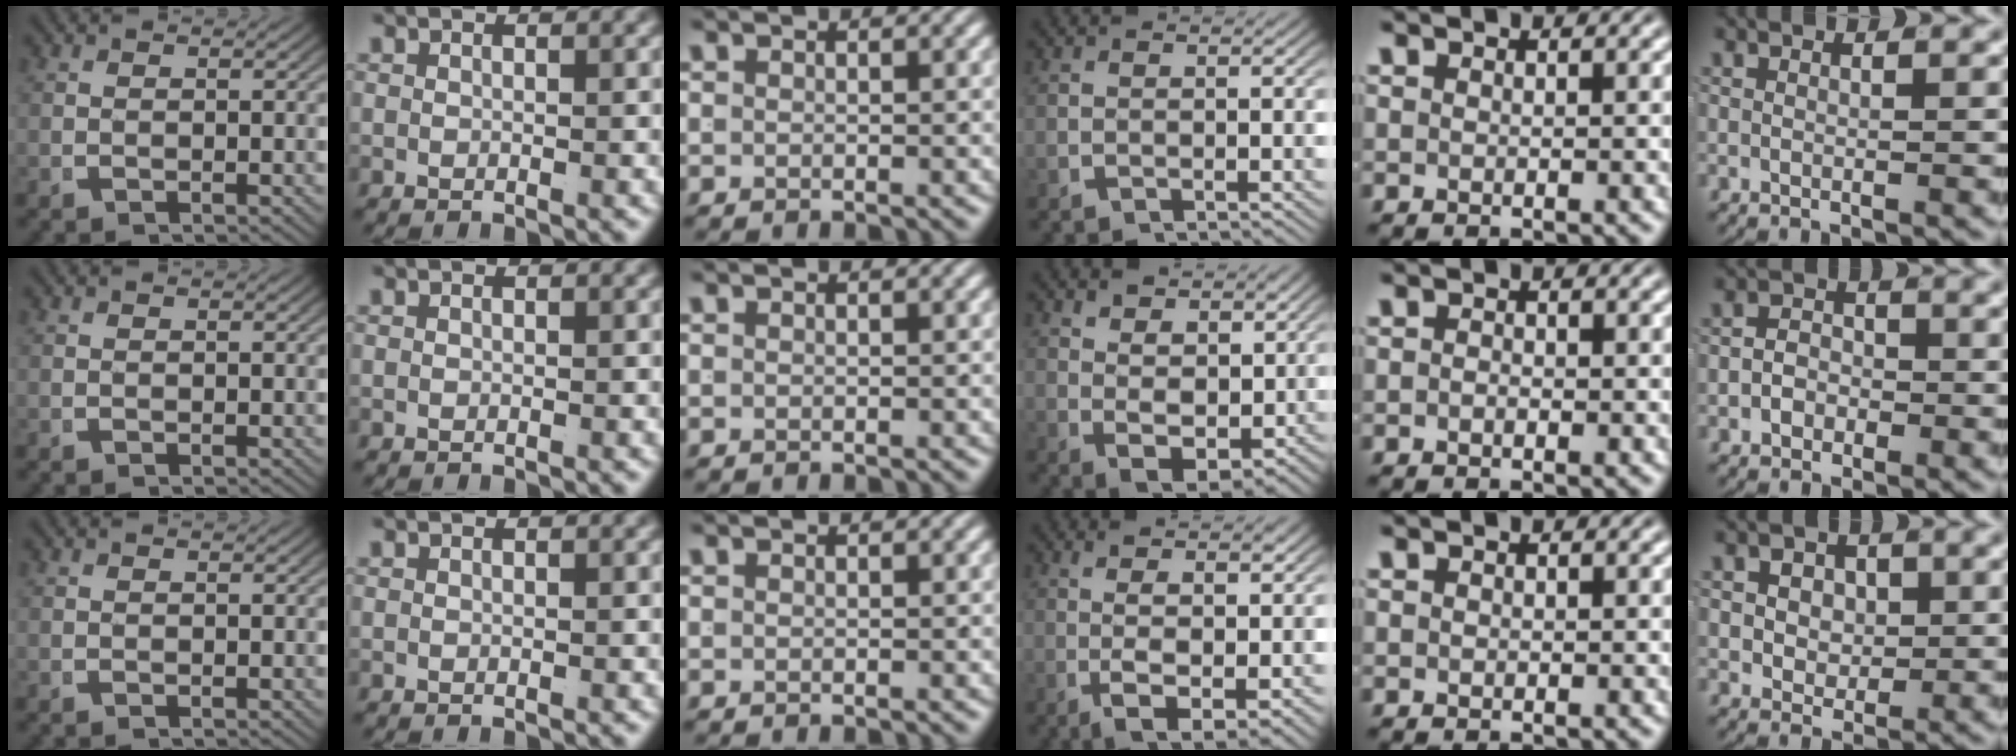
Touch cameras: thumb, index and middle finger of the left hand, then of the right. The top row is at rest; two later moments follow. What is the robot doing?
{"motion": "lift_and_place", "object": "shorts"}